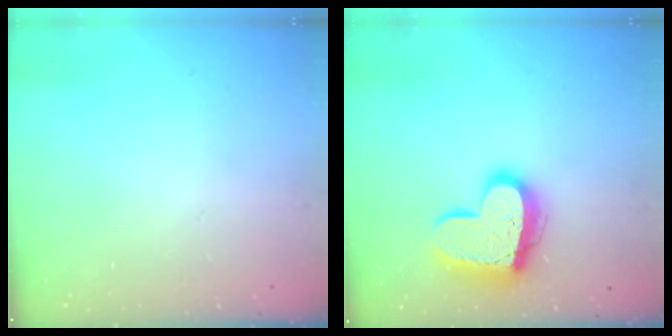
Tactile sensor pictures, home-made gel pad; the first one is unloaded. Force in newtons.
{"total": 16.8, "press": 16.7, "slide": 1.5}